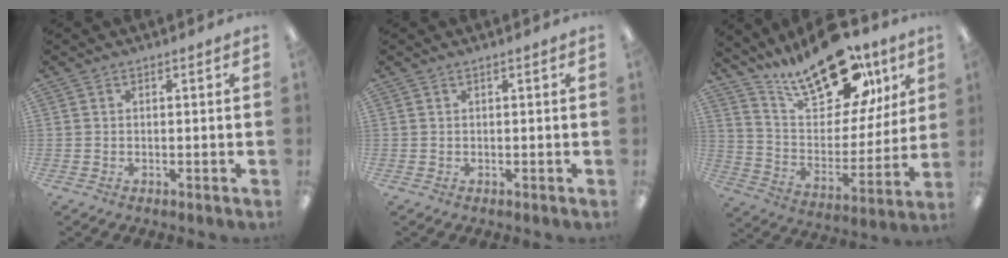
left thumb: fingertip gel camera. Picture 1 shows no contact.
{"total": 0.5, "force": [0.3, 0.0, 0.4], "torque": [-0.008, 0.001, 0.004]}
{"total": 23.7, "force": [17.4, 10.6, 12.1], "torque": [-0.194, -0.104, 0.300]}